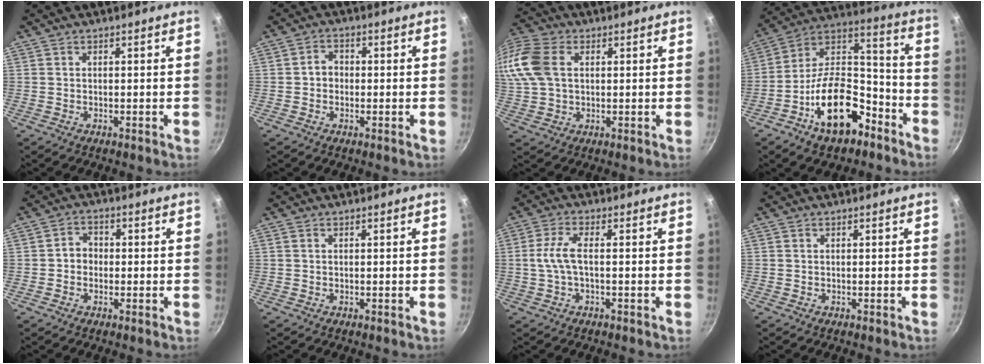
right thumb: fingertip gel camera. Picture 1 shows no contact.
{"total": 2.9, "force": [-0.4, 2.5, 1.4], "torque": [-0.006, 0.011, -0.009]}
{"total": 18.3, "force": [4.1, 13.2, 12.0], "torque": [-0.298, 0.036, 0.071]}
{"total": 19.5, "force": [-9.9, 10.5, 13.2], "torque": [-0.179, 0.091, -0.166]}
{"total": 3.4, "force": [-0.5, 3.0, 1.4], "torque": [-0.001, 0.012, -0.014]}
{"total": 0.0}
{"total": 5.2, "force": [-0.3, 2.0, 4.7], "torque": [-0.114, 0.014, -0.012]}
{"total": 0.0}